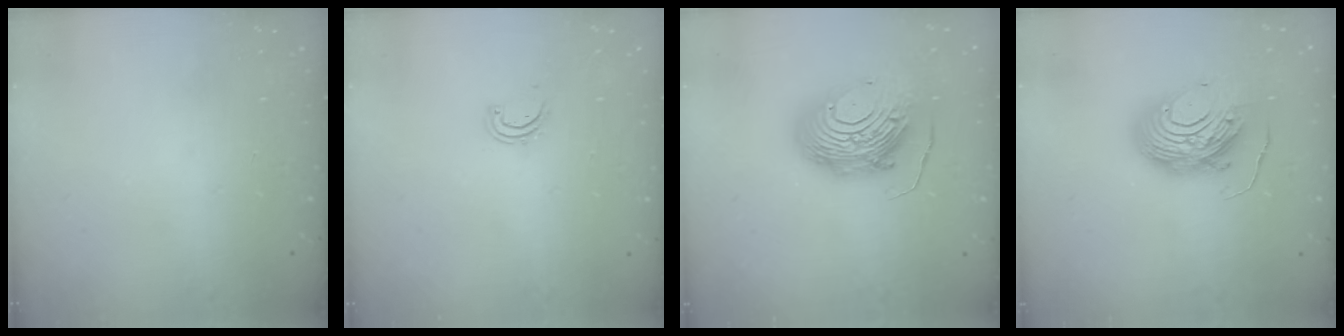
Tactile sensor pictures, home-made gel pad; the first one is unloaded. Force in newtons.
{"total": 2.5, "press": 2.5, "slide": 0.3}
{"total": 14.6, "press": 14.6, "slide": 1.3}
{"total": 12.2, "press": 12.1, "slide": 1.2}